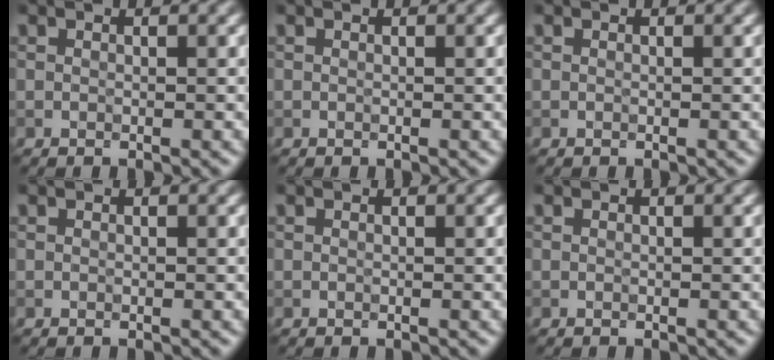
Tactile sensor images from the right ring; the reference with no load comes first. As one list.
[{"total": 0.0}, {"total": 0.0}, {"total": 0.0}, {"total": 0.0}, {"total": 0.0}]